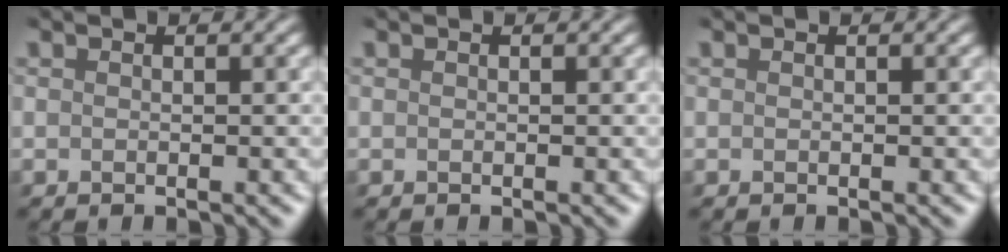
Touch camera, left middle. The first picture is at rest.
{"total": 0.0}
{"total": 0.0}